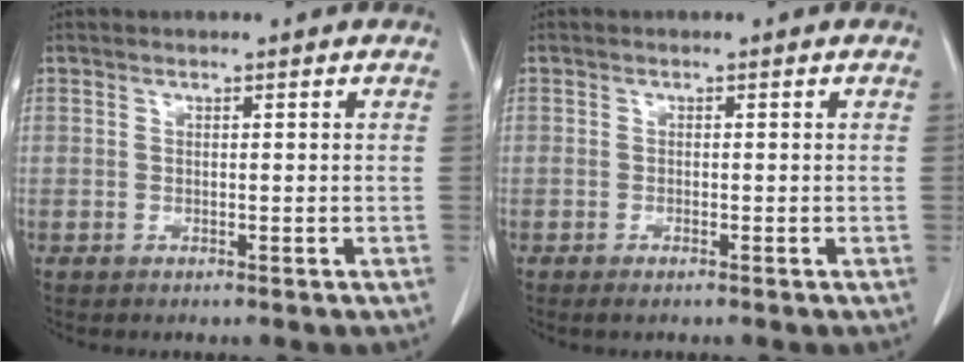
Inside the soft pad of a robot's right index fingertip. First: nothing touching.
{"total": 1.0, "force": [-0.7, 0.2, 0.7], "torque": [-0.009, -0.002, -0.006]}